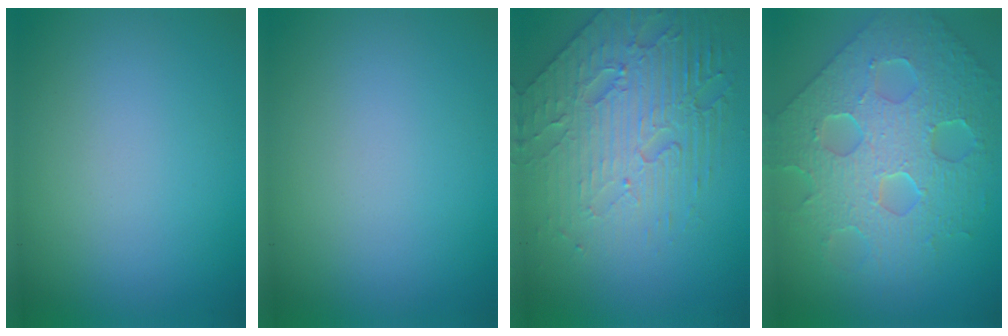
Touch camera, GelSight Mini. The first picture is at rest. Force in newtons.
{"total": 0.0}
{"total": 6.3, "press": 5.1, "slide": 3.7}
{"total": 8.9, "press": 6.4, "slide": 6.2}